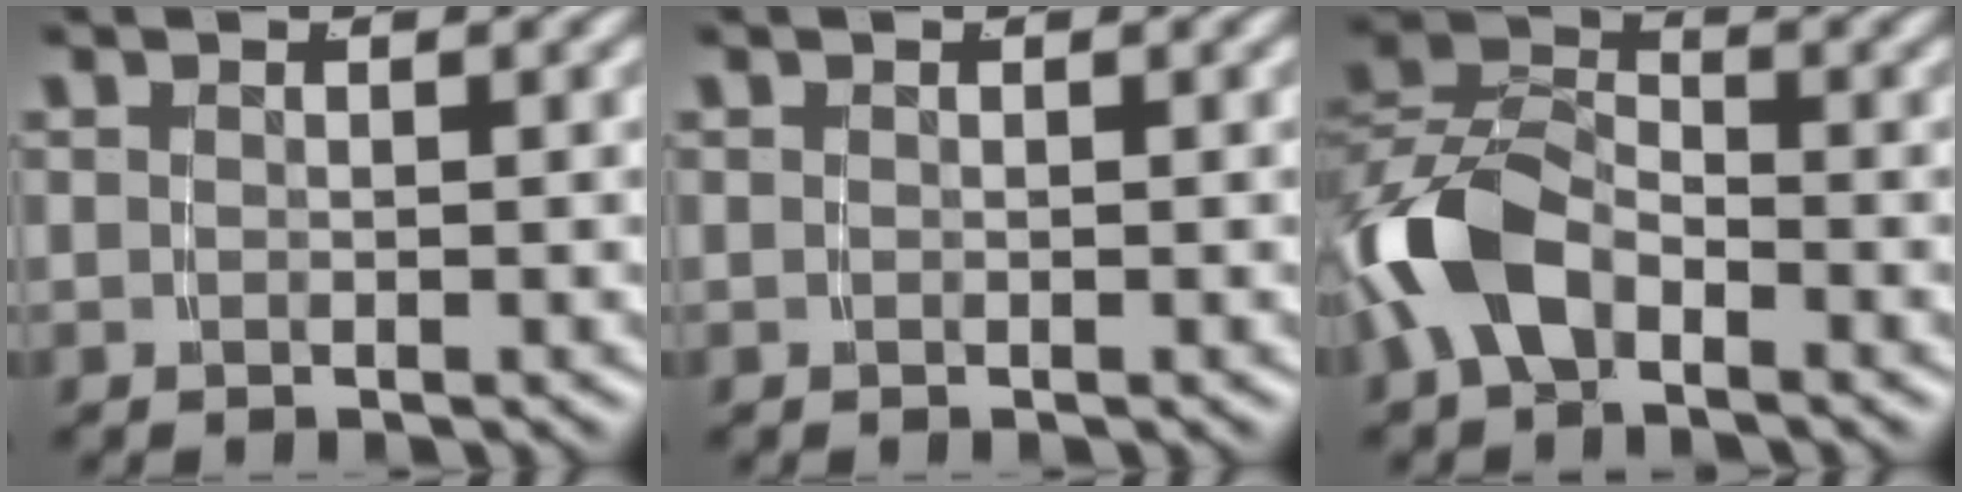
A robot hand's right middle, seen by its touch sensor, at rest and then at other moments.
{"total": 0.0}
{"total": 5.3, "force": [-2.0, 3.5, 3.4], "torque": [-0.086, -0.002, -0.036]}